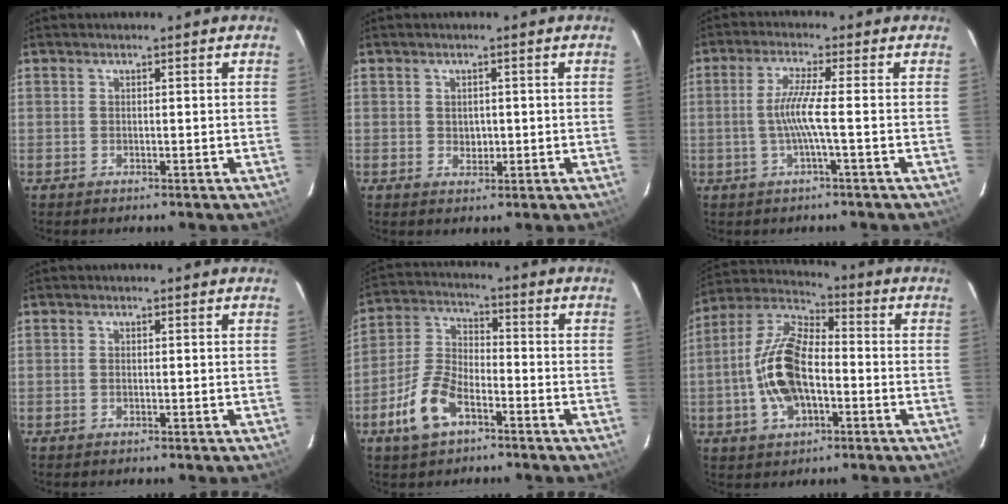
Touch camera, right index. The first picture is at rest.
{"total": 2.1, "force": [0.0, 1.8, 1.0], "torque": [-0.013, 0.000, 0.003]}
{"total": 5.2, "force": [-1.1, -1.0, 5.0], "torque": [-0.108, -0.003, -0.019]}
{"total": 0.0}
{"total": 10.6, "force": [-5.8, 5.2, 7.2], "torque": [-0.158, 0.007, -0.112]}
{"total": 14.3, "force": [-3.1, 7.4, 11.9], "torque": [-0.248, 0.012, -0.059]}